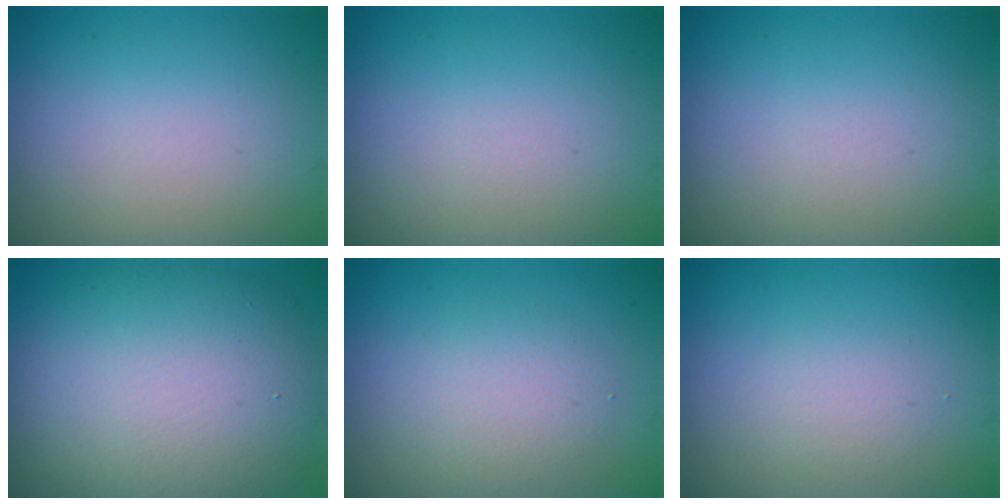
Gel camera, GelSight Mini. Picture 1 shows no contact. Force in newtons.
{"total": 0.0}
{"total": 0.0}
{"total": 12.0, "press": 12.0, "slide": 0.5}
{"total": 2.8, "press": 2.8, "slide": 0.1}
{"total": 1.4, "press": 1.4, "slide": 0.0}